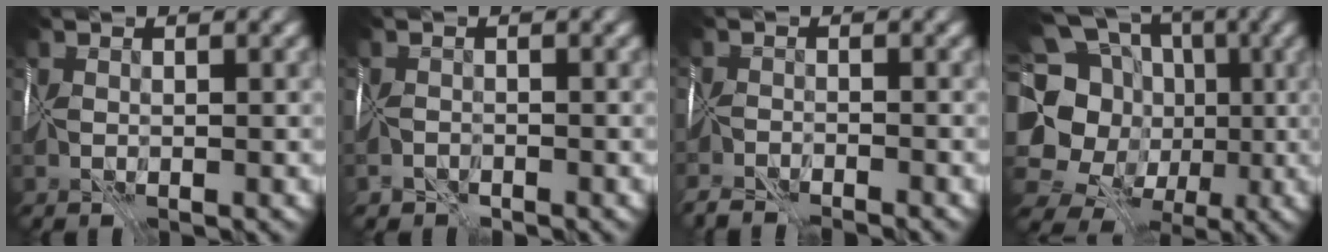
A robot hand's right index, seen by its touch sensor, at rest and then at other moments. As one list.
[{"total": 1.4, "force": [-1.2, 0.6, -0.3], "torque": [0.011, 0.000, -0.027]}, {"total": 5.4, "force": [-5.2, 1.0, 1.1], "torque": [-0.012, -0.011, -0.079]}, {"total": 18.8, "force": [0.1, 17.1, 7.8], "torque": [-0.170, 0.017, -0.020]}]